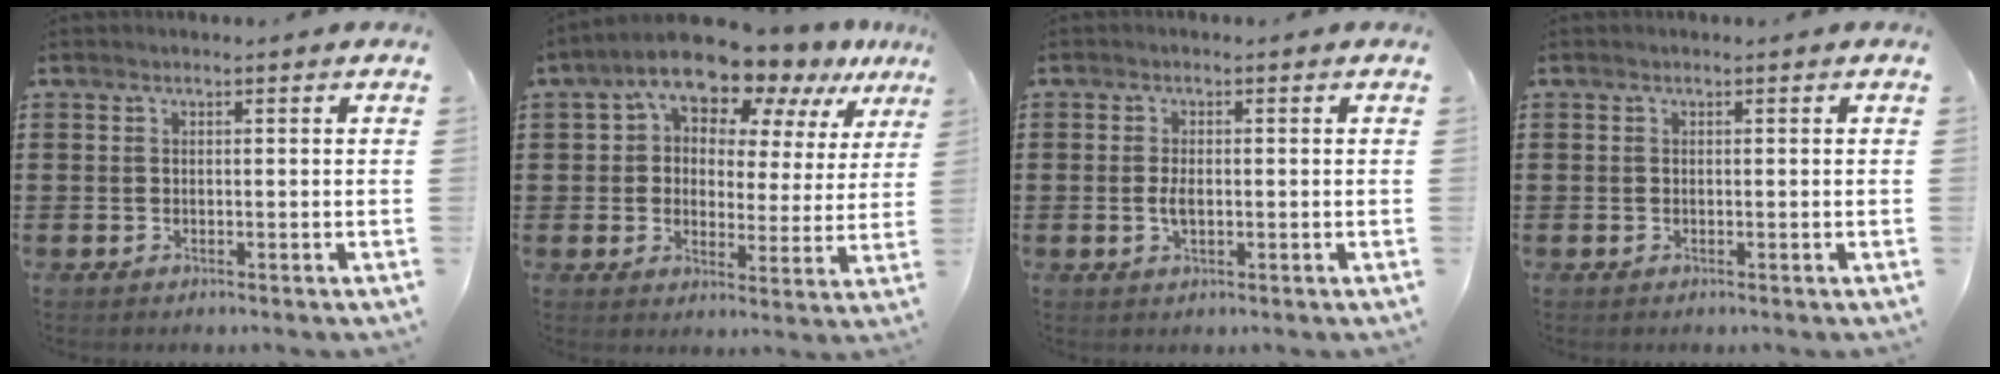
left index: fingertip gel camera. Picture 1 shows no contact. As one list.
[{"total": 10.1, "force": [8.5, 4.1, 3.7], "torque": [-0.102, -0.048, 0.152]}, {"total": 2.2, "force": [-0.3, 1.0, 2.0], "torque": [-0.046, -0.002, -0.008]}, {"total": 0.0}]